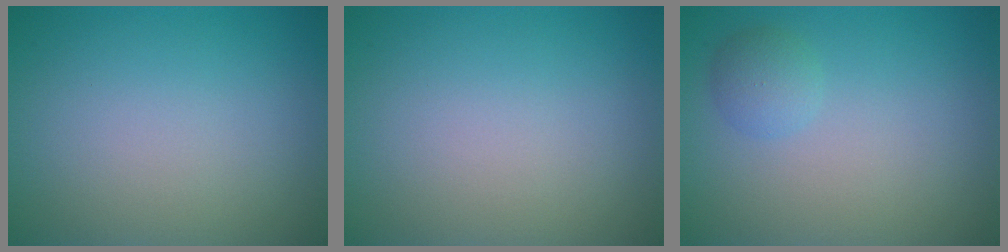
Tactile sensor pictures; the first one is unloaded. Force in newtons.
{"total": 0.0}
{"total": 1.6, "press": 1.6, "slide": 0.1}